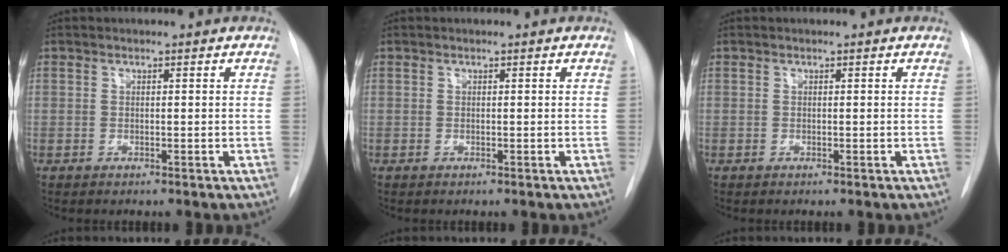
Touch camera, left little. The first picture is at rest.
{"total": 0.0}
{"total": 0.0}